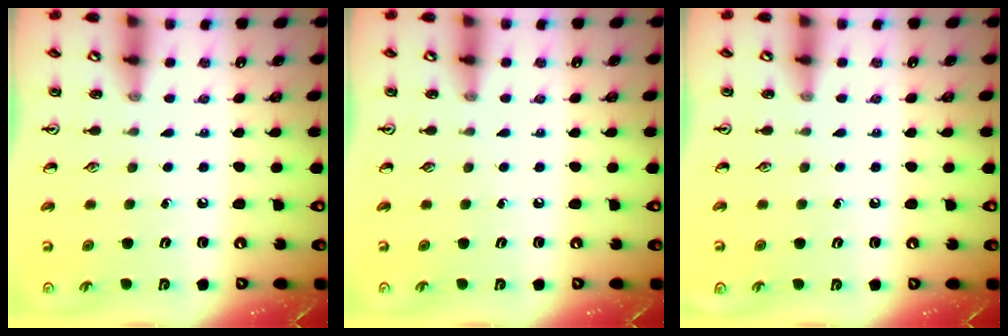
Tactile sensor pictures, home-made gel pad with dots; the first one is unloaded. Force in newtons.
{"total": 0.0}
{"total": 0.0}